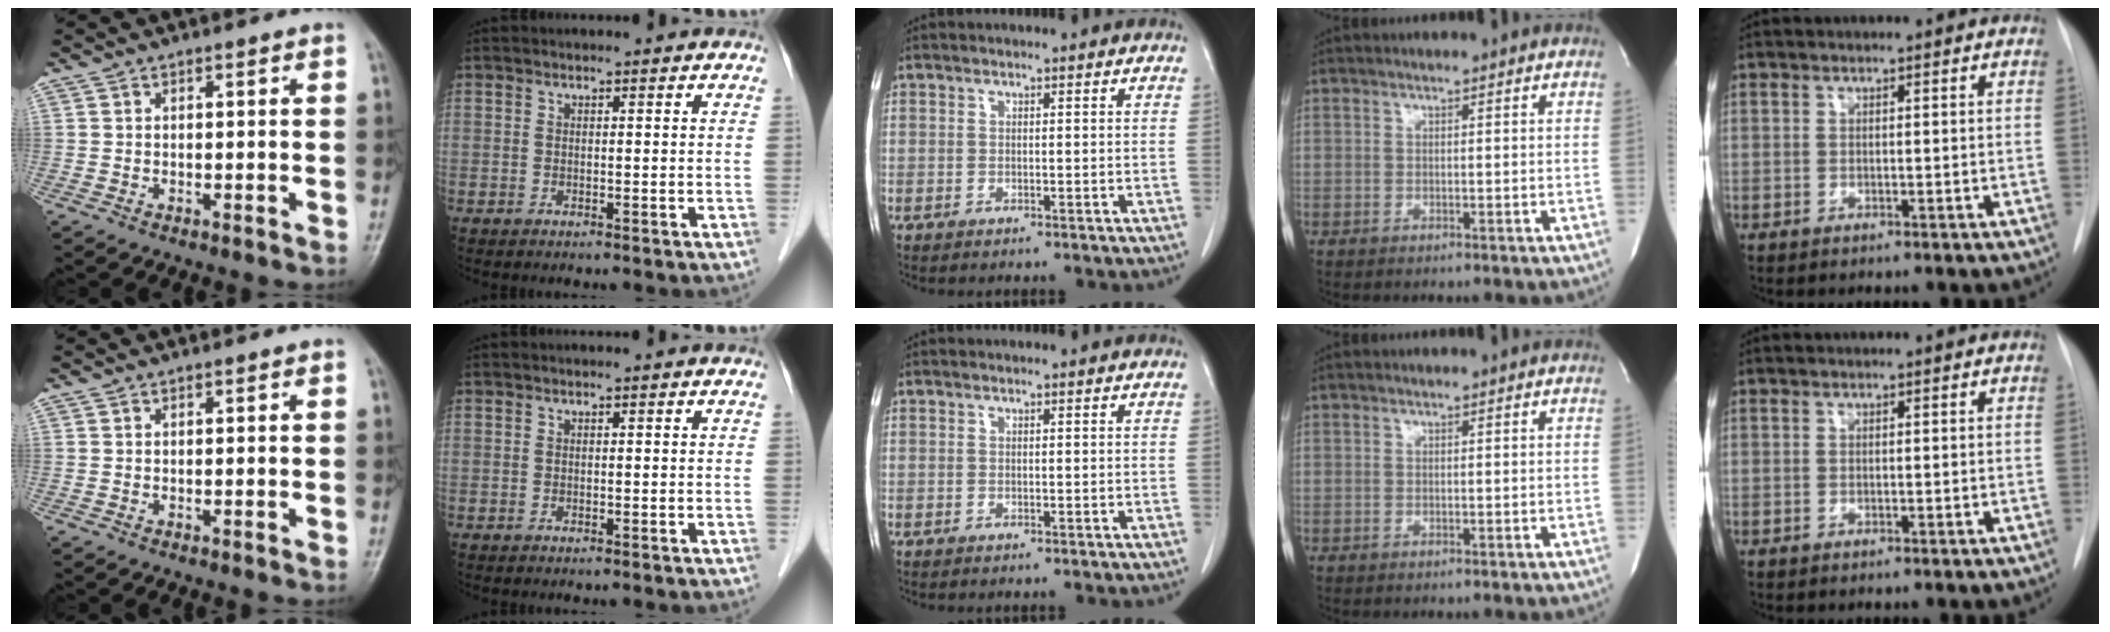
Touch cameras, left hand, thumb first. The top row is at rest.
{}